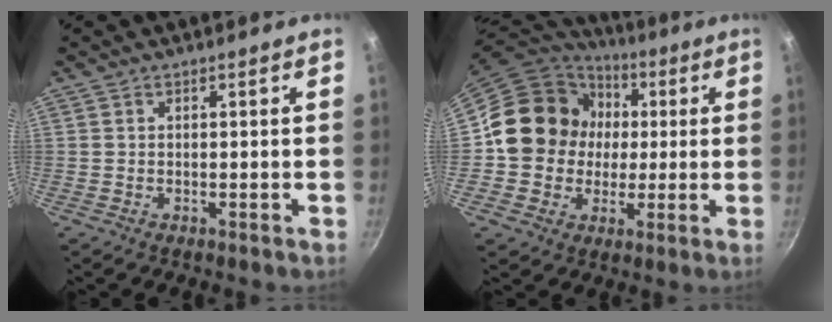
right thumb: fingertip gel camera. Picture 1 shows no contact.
{"total": 16.2, "force": [1.5, 14.7, 6.8], "torque": [-0.089, 0.019, 0.018]}